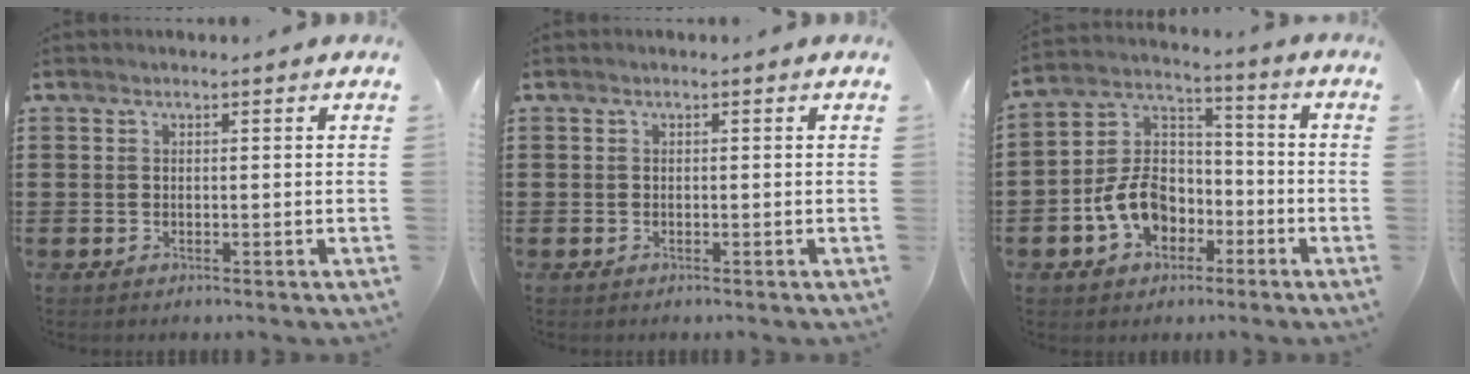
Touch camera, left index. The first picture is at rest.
{"total": 0.0}
{"total": 9.7, "force": [-3.9, 7.2, 5.2], "torque": [-0.136, 0.019, -0.078]}